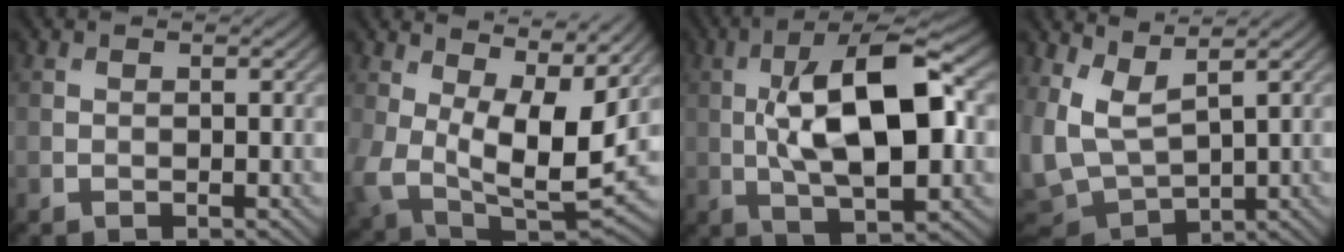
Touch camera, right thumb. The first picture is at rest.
{"total": 13.9, "force": [2.7, 8.3, 10.8], "torque": [-0.231, -0.028, 0.053]}
{"total": 14.6, "force": [0.8, 5.5, 13.5], "torque": [-0.230, 0.011, 0.009]}
{"total": 7.4, "force": [3.1, 3.5, 5.8], "torque": [-0.153, -0.001, 0.060]}